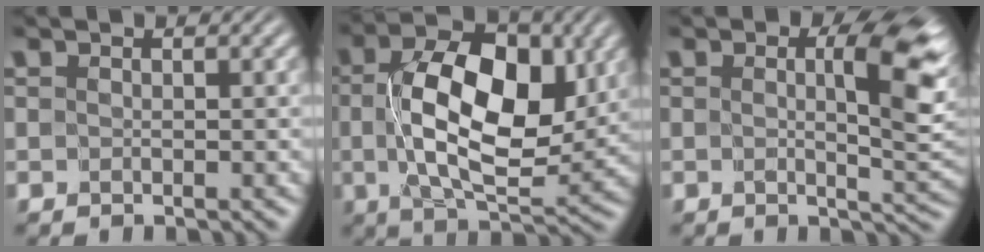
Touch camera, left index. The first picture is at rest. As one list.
[{"total": 10.7, "force": [1.4, 5.6, 9.0], "torque": [-0.144, 0.004, 0.022]}, {"total": 6.9, "force": [1.2, 2.3, 6.5], "torque": [-0.084, -0.002, 0.020]}]